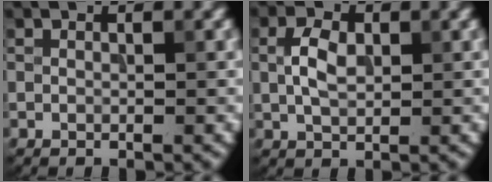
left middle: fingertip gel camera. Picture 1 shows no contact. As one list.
[{"total": 3.1, "force": [0.5, 1.9, 2.4], "torque": [-0.054, 0.005, 0.009]}]